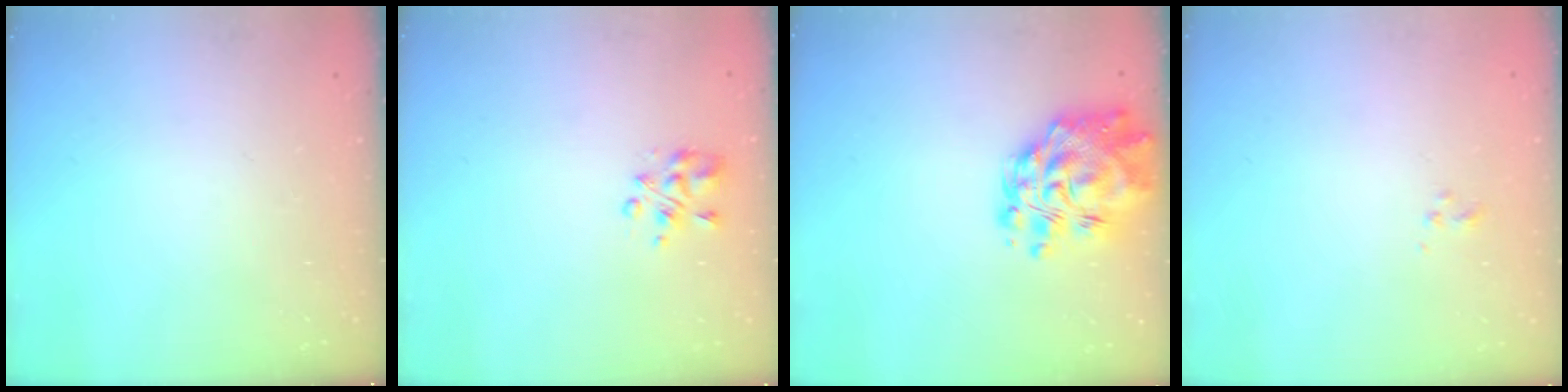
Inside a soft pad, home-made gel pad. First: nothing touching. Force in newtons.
{"total": 4.4, "press": 4.4, "slide": 0.6}
{"total": 14.5, "press": 13.6, "slide": 4.9}
{"total": 1.4, "press": 1.3, "slide": 0.6}